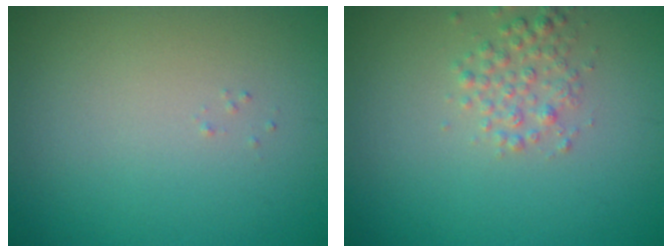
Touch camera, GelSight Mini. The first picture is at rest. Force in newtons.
{"total": 2.1, "press": 2.1, "slide": 0.0}